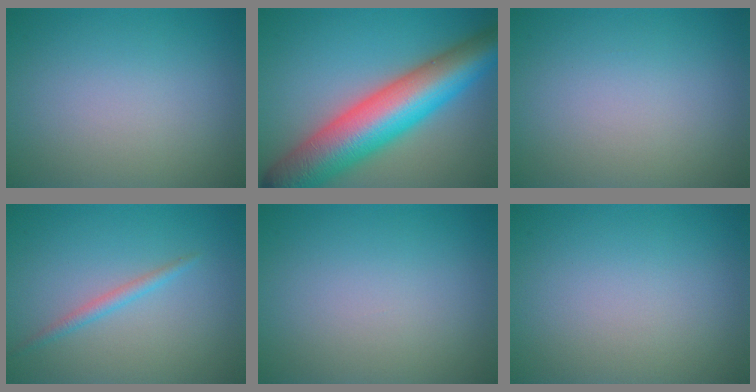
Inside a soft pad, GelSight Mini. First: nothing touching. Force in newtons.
{"total": 12.5, "press": 12.5, "slide": 0.3}
{"total": 0.0}
{"total": 1.3, "press": 1.3, "slide": 0.1}
{"total": 0.0}
{"total": 0.0}